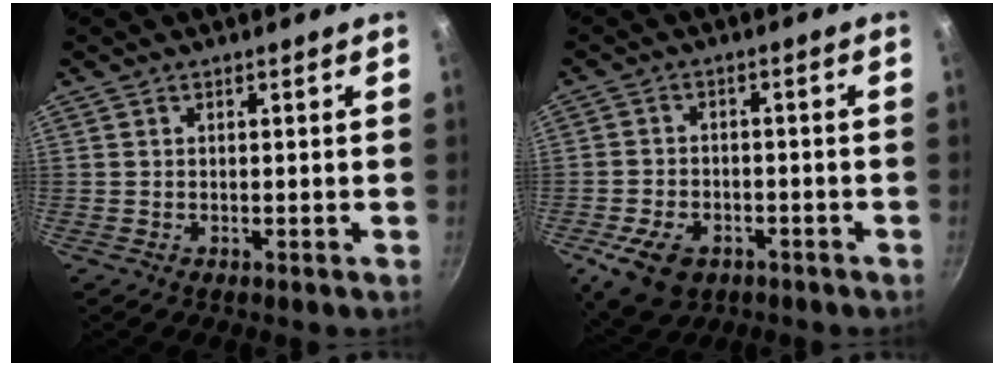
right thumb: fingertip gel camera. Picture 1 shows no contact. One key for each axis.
{"total": 9.7, "fx": -4.4, "fy": 6.5, "fz": 5.7, "tx": -0.094, "ty": 0.018, "tz": -0.067}